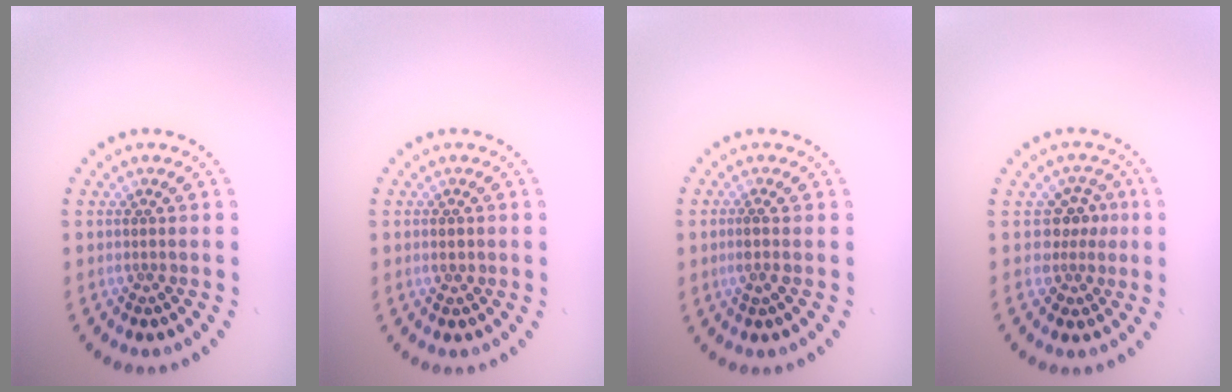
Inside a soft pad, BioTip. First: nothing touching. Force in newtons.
{"total": 1.4, "press": 1.4, "slide": 0.1}
{"total": 1.0, "press": 0.7, "slide": 0.6}
{"total": 2.7, "press": 2.0, "slide": 1.8}